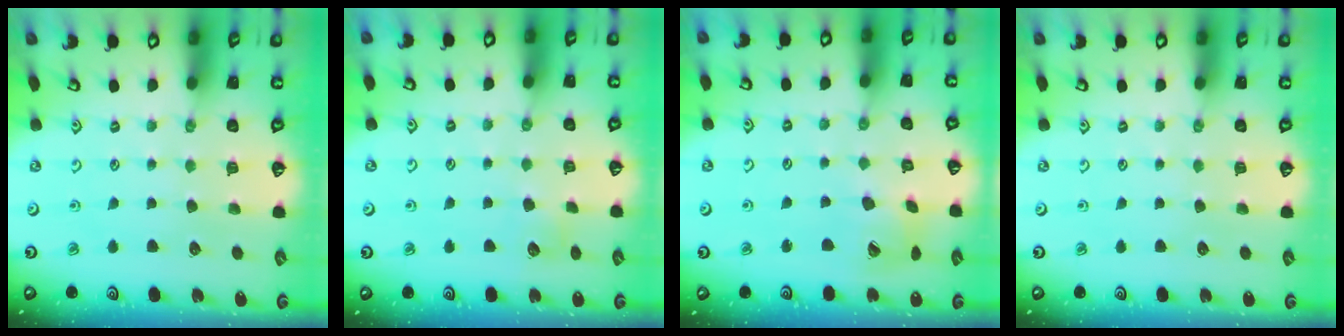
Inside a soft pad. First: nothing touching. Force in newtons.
{"total": 5.0, "press": 5.0, "slide": 0.6}
{"total": 11.8, "press": 11.7, "slide": 1.5}
{"total": 0.0}